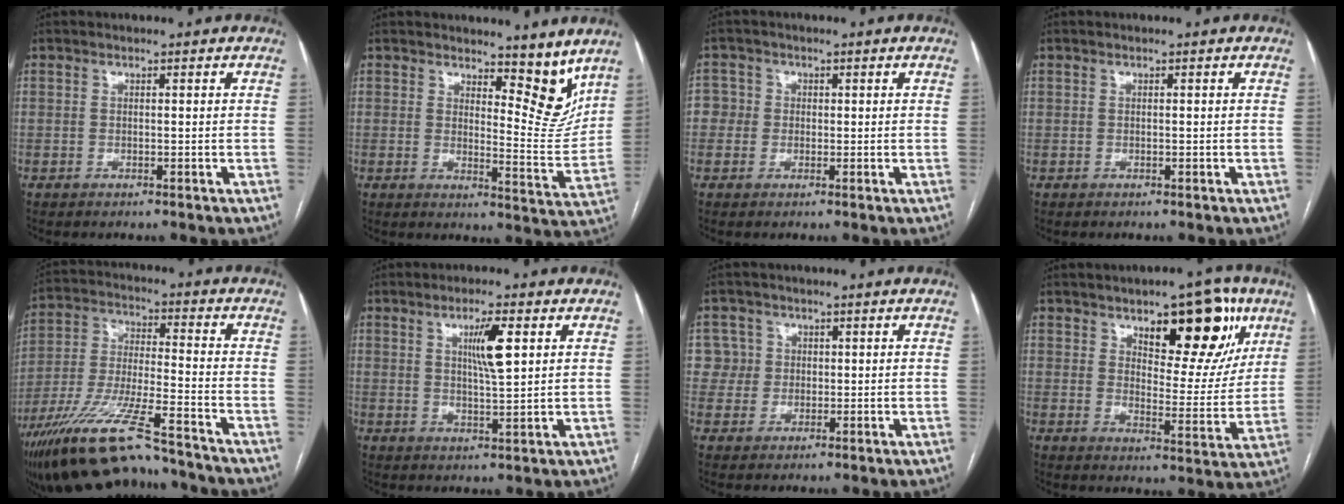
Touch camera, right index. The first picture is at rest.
{"total": 7.7, "force": [6.3, 2.3, 3.8], "torque": [-0.042, -0.032, 0.083]}
{"total": 2.7, "force": [-0.1, 2.7, 0.1], "torque": [0.017, 0.012, -0.007]}
{"total": 0.0}
{"total": 18.3, "force": [-14.6, 2.1, 10.9], "torque": [-0.231, -0.032, -0.261]}
{"total": 5.9, "force": [2.1, 0.6, 5.5], "torque": [-0.095, -0.001, 0.037]}
{"total": 4.1, "force": [1.0, 4.0, -0.4], "torque": [0.028, 0.011, 0.018]}
{"total": 15.0, "force": [8.1, 6.2, 11.0], "torque": [-0.128, 0.010, 0.116]}